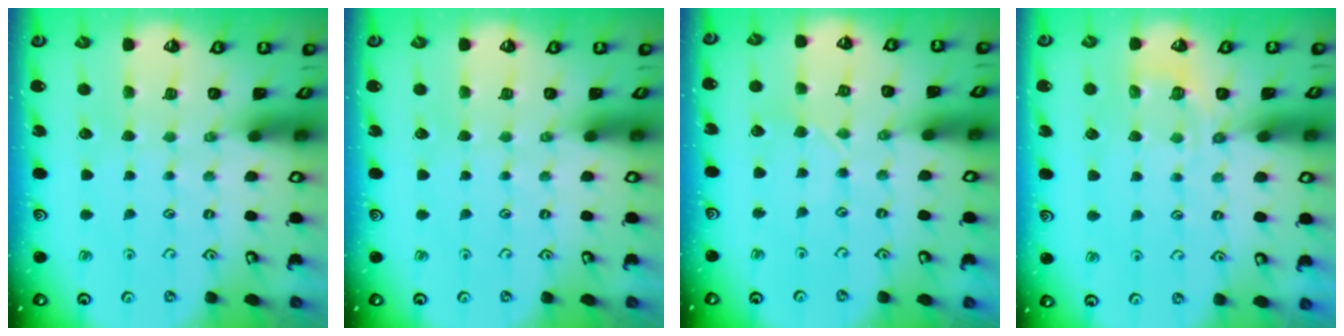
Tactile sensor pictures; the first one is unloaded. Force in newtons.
{"total": 0.0}
{"total": 2.2, "press": 2.2, "slide": 0.3}
{"total": 4.6, "press": 4.3, "slide": 1.6}